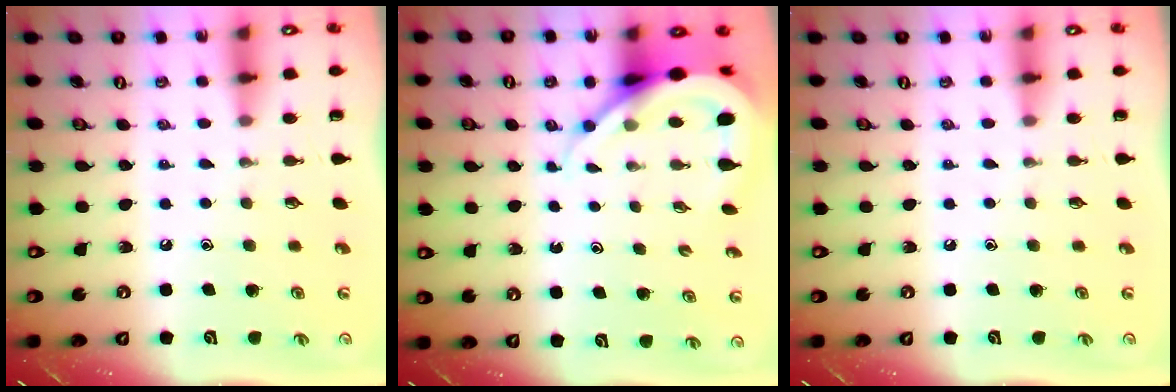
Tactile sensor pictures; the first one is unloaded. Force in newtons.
{"total": 8.8, "press": 8.7, "slide": 1.0}
{"total": 0.0}